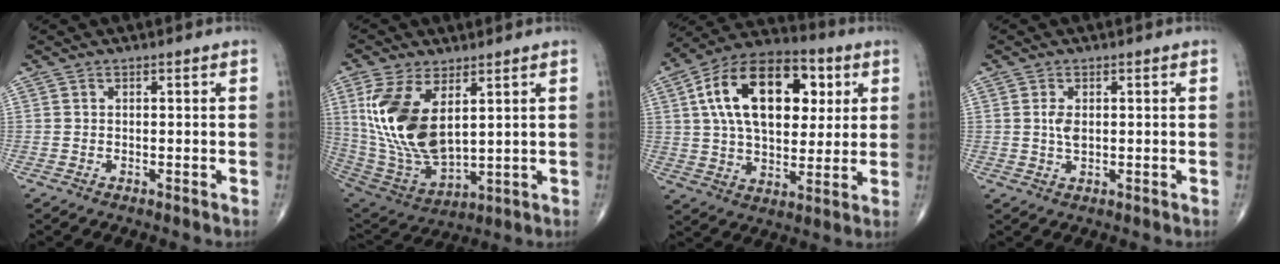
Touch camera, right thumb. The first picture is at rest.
{"total": 17.5, "force": [4.9, 8.9, 14.3], "torque": [-0.283, -0.022, 0.115]}
{"total": 22.9, "force": [6.2, 13.4, 17.5], "torque": [-0.267, 0.005, 0.098]}
{"total": 2.7, "force": [0.5, 1.5, 2.2], "torque": [-0.042, -0.002, 0.013]}